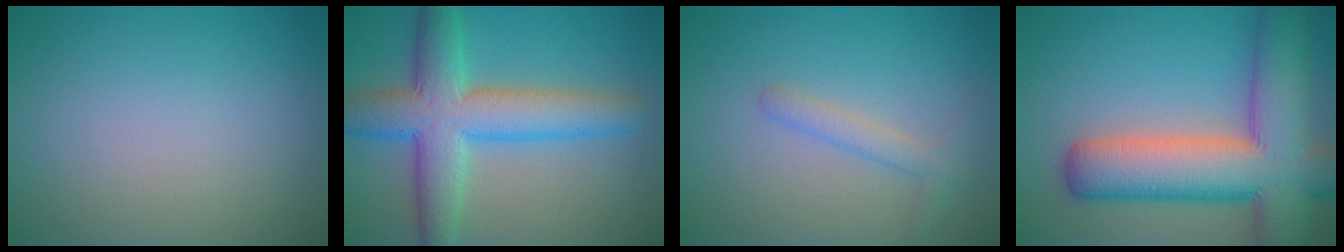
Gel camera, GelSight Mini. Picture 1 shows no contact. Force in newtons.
{"total": 8.2, "press": 8.2, "slide": 0.3}
{"total": 1.8, "press": 1.8, "slide": 0.0}
{"total": 12.8, "press": 12.8, "slide": 0.8}